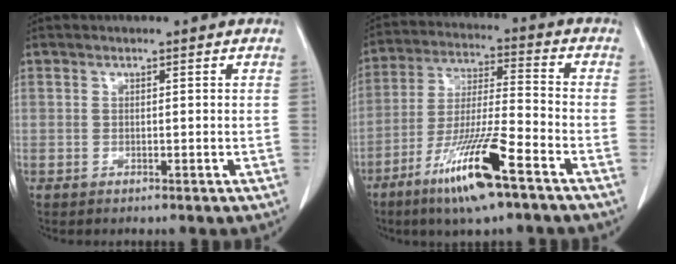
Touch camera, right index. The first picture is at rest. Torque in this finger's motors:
{"motor_torque": [1.71, -0.43, 0.87, 0.21]}